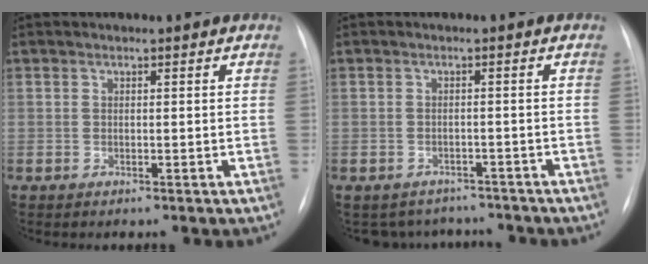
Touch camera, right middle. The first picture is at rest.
{"total": 6.4, "force": [-5.8, 2.8, 0.0], "torque": [0.006, 0.018, -0.068]}